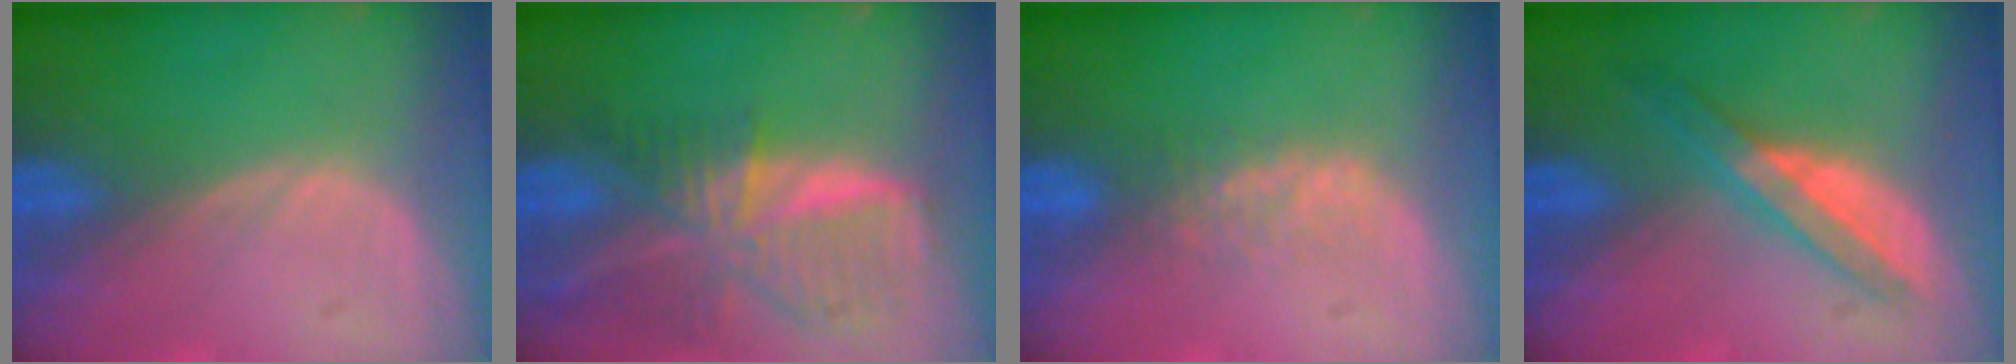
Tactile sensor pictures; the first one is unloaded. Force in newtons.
{"total": 9.3, "press": 8.2, "slide": 4.5}
{"total": 2.7, "press": 2.7, "slide": 0.6}
{"total": 5.8, "press": 5.3, "slide": 2.2}